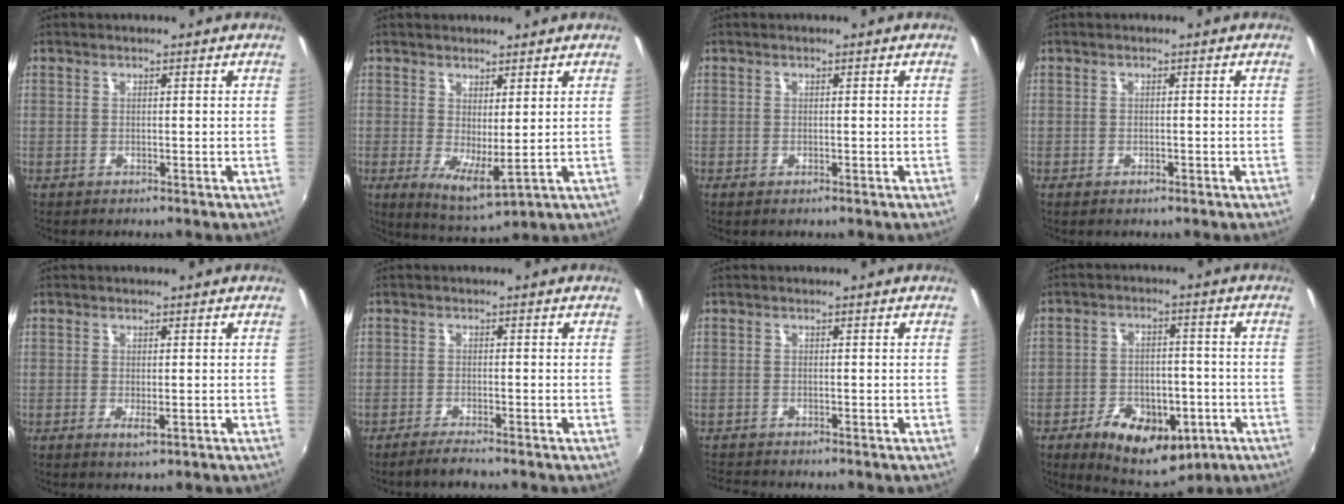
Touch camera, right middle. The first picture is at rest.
{"total": 6.1, "force": [0.9, 1.9, 5.7], "torque": [-0.090, -0.016, 0.024]}
{"total": 0.7, "force": [-0.4, 0.1, 0.6], "torque": [-0.010, -0.002, -0.006]}
{"total": 1.0, "force": [-0.7, 0.4, 0.6], "torque": [-0.011, -0.002, -0.011]}
{"total": 2.2, "force": [-0.6, 0.6, 2.0], "torque": [-0.037, -0.007, -0.007]}
{"total": 2.9, "force": [-2.5, -0.2, 1.5], "torque": [-0.043, -0.010, -0.050]}
{"total": 3.0, "force": [-2.9, 0.2, 0.9], "torque": [-0.026, -0.022, -0.055]}
{"total": 15.6, "force": [-7.8, 8.9, 10.2], "torque": [-0.197, -0.006, -0.100]}